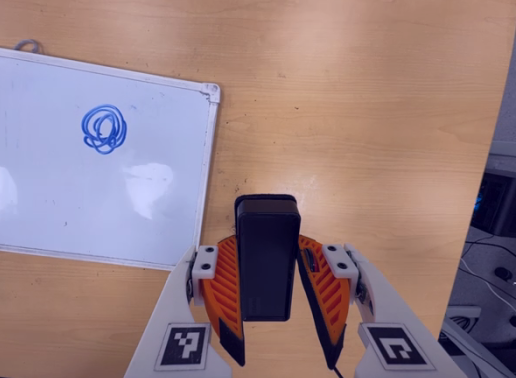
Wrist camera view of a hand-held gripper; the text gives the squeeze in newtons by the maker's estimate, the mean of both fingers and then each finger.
{"total": 3.7, "left": 3.0, "right": 4.4}